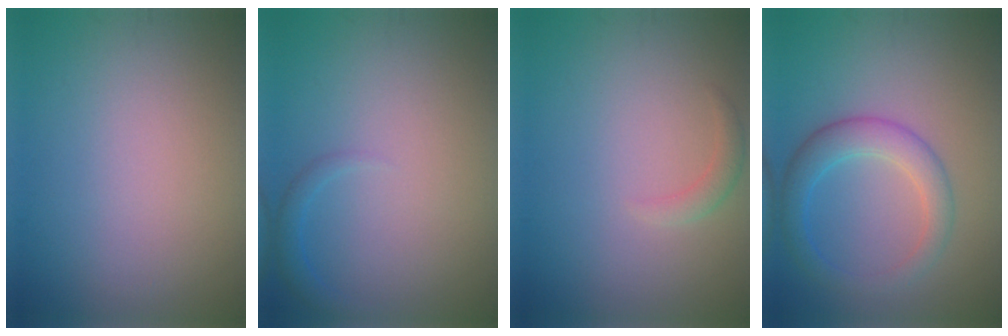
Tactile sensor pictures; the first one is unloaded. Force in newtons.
{"total": 1.1, "press": 1.1, "slide": 0.1}
{"total": 1.2, "press": 1.2, "slide": 0.2}
{"total": 3.9, "press": 3.9, "slide": 0.3}